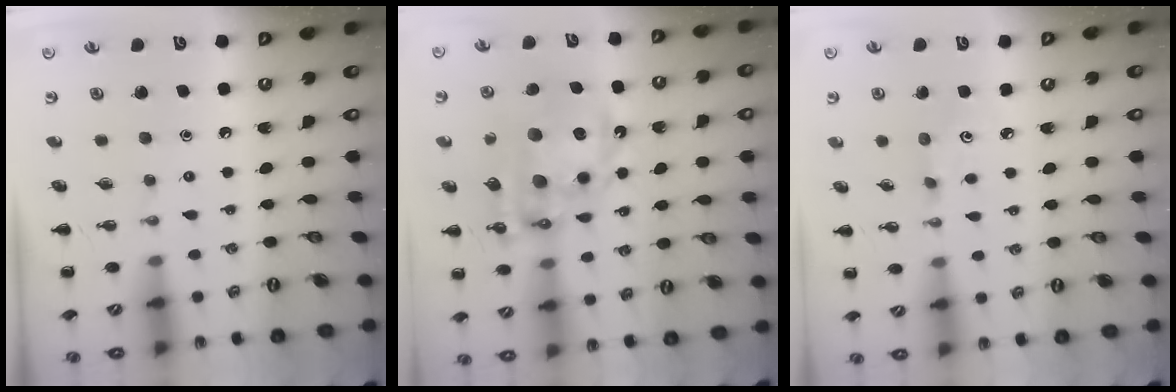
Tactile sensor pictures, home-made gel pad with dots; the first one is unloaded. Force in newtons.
{"total": 18.7, "press": 18.1, "slide": 4.6}
{"total": 2.8, "press": 2.7, "slide": 0.7}